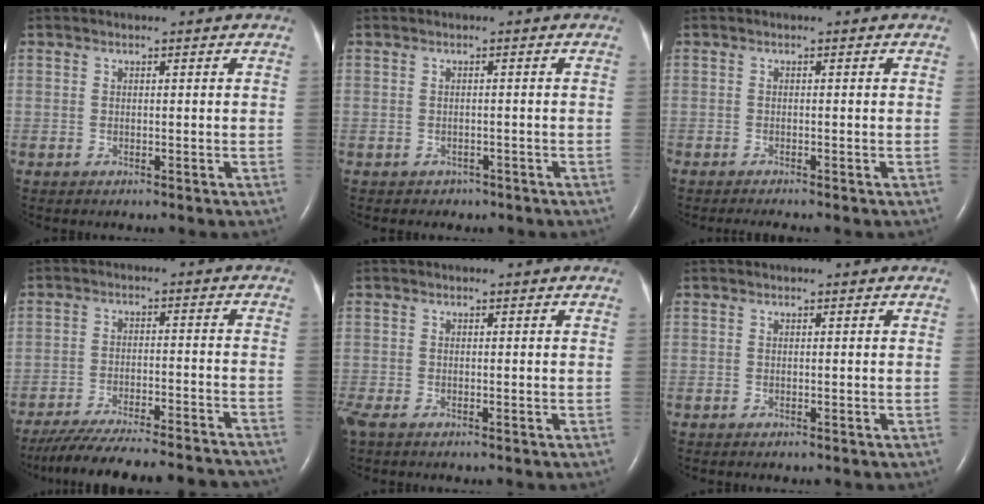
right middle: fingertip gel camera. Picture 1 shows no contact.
{"total": 1.6, "force": [-1.1, 1.0, 0.0], "torque": [-0.013, 0.003, -0.012]}
{"total": 1.8, "force": [-1.6, -0.3, 0.8], "torque": [-0.015, -0.004, -0.025]}
{"total": 23.8, "force": [-21.6, 2.8, 9.6], "torque": [-0.141, -0.030, -0.294]}
{"total": 2.2, "force": [-1.5, 0.9, 1.3], "torque": [-0.040, -0.008, -0.027]}
{"total": 0.0}